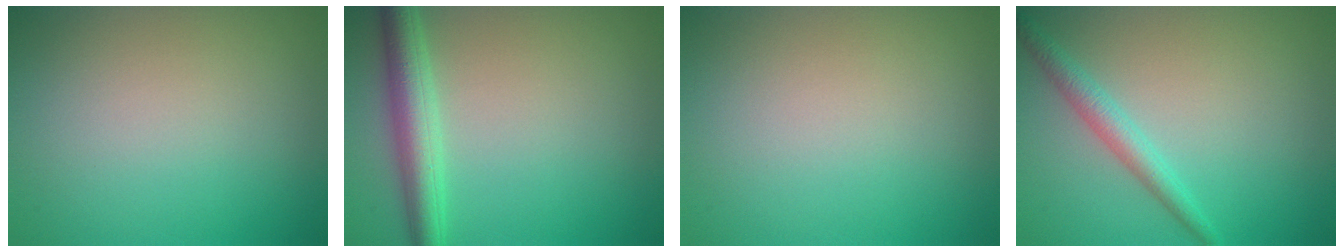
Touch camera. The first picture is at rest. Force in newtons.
{"total": 4.1, "press": 4.1, "slide": 0.1}
{"total": 0.0}
{"total": 2.3, "press": 2.3, "slide": 0.2}